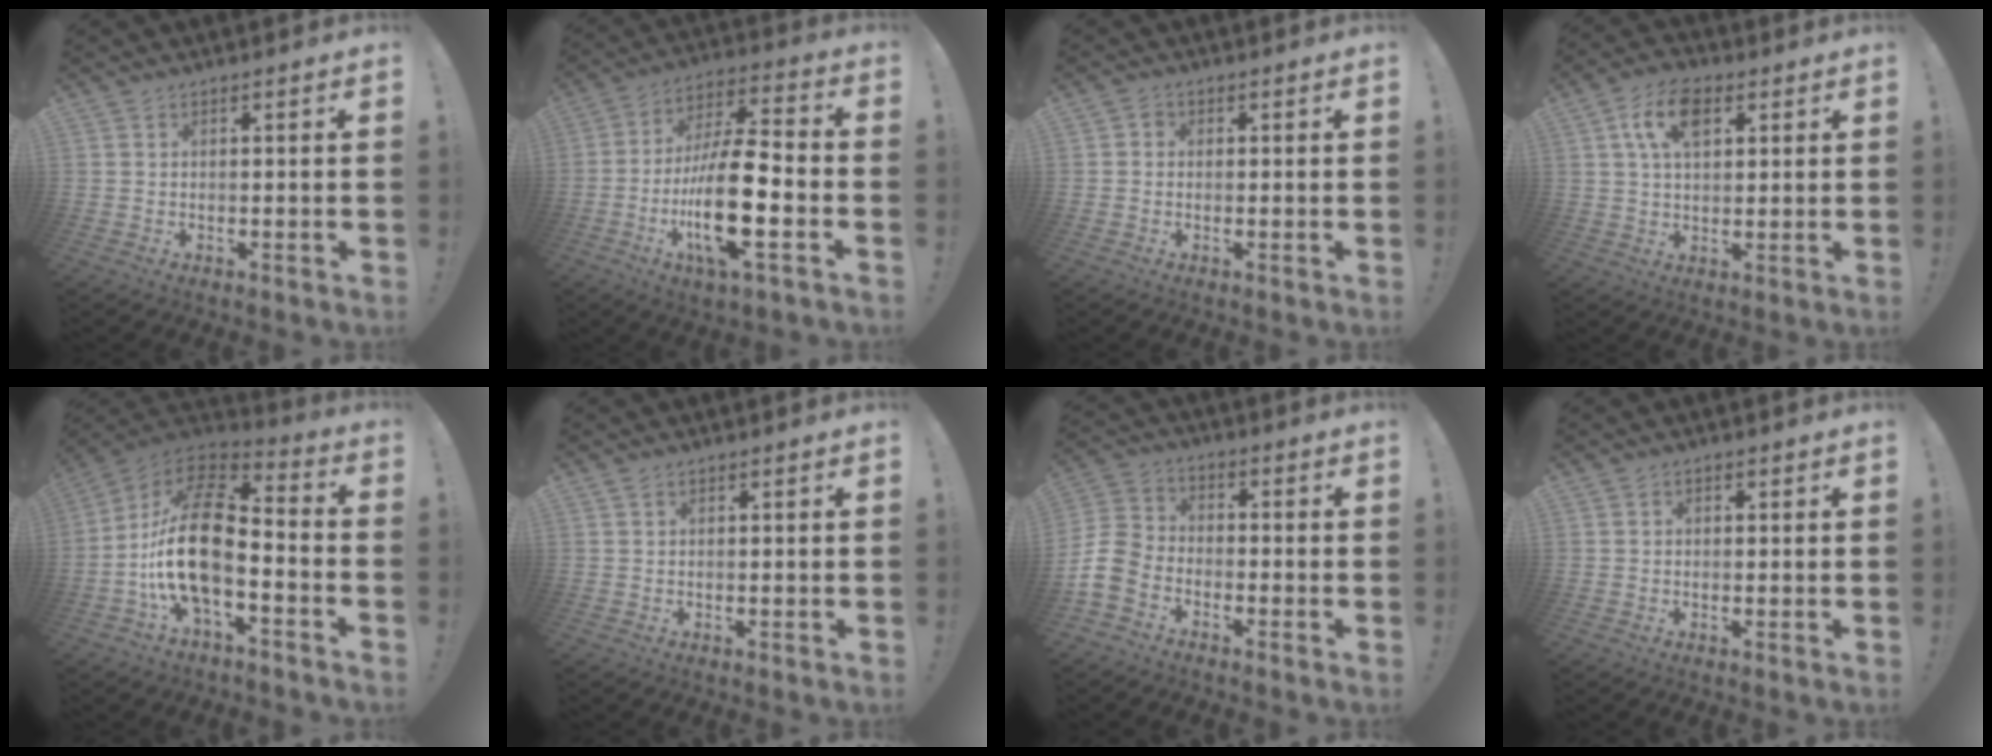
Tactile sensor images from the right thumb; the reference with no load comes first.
{"total": 19.7, "force": [-5.3, 6.1, 18.0], "torque": [-0.343, 0.018, -0.088]}
{"total": 1.5, "force": [-0.3, 1.3, 0.6], "torque": [-0.009, 0.004, -0.007]}
{"total": 10.5, "force": [3.9, 6.2, 7.4], "torque": [-0.129, 0.010, 0.075]}
{"total": 20.6, "force": [-4.1, 10.3, 17.4], "torque": [-0.340, 0.029, -0.068]}
{"total": 0.5, "force": [0.3, 0.3, 0.3], "torque": [-0.005, 0.000, 0.005]}
{"total": 9.7, "force": [-5.7, 6.3, 4.7], "torque": [-0.101, 0.036, -0.106]}
{"total": 0.8, "force": [-0.1, 0.7, 0.4], "torque": [-0.005, 0.002, -0.002]}